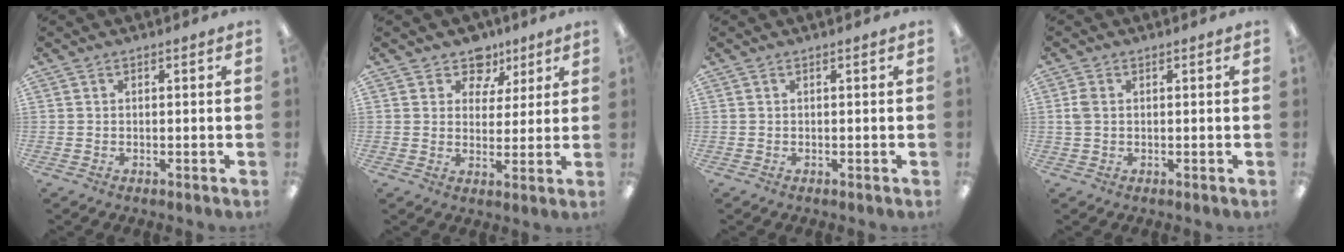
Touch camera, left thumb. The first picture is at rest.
{"total": 8.1, "force": [5.4, 5.6, 1.9], "torque": [-0.031, -0.031, 0.099]}
{"total": 0.0}
{"total": 2.7, "force": [0.3, 1.8, 2.0], "torque": [-0.047, 0.005, 0.001]}